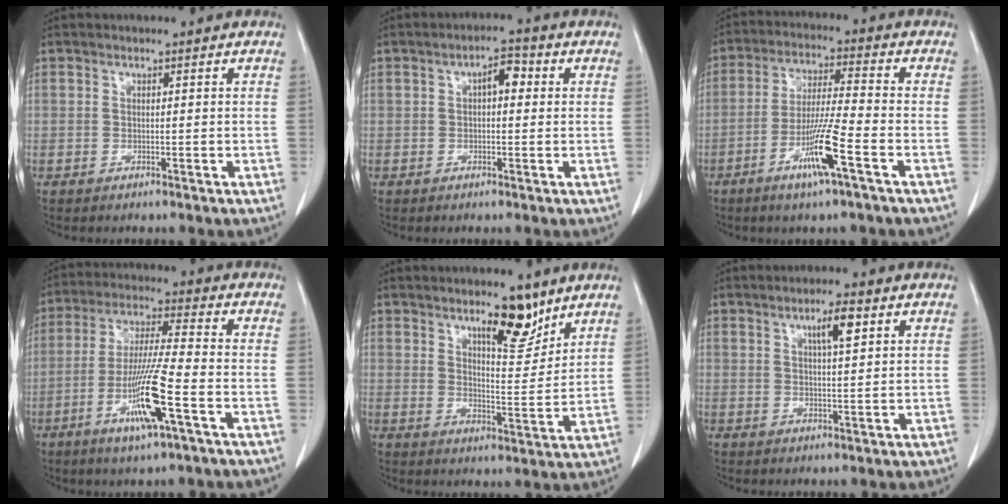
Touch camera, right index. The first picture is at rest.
{"total": 3.6, "force": [0.7, 1.6, 3.1], "torque": [-0.048, 0.017, 0.007]}
{"total": 9.7, "force": [-4.5, -0.4, 8.6], "torque": [-0.164, -0.010, -0.086]}
{"total": 11.9, "force": [-4.5, -0.1, 11.0], "torque": [-0.214, -0.014, -0.086]}
{"total": 7.7, "force": [5.4, 1.9, 5.1], "torque": [-0.081, -0.007, 0.088]}
{"total": 4.1, "force": [1.9, 0.5, 3.6], "torque": [-0.062, 0.001, 0.032]}